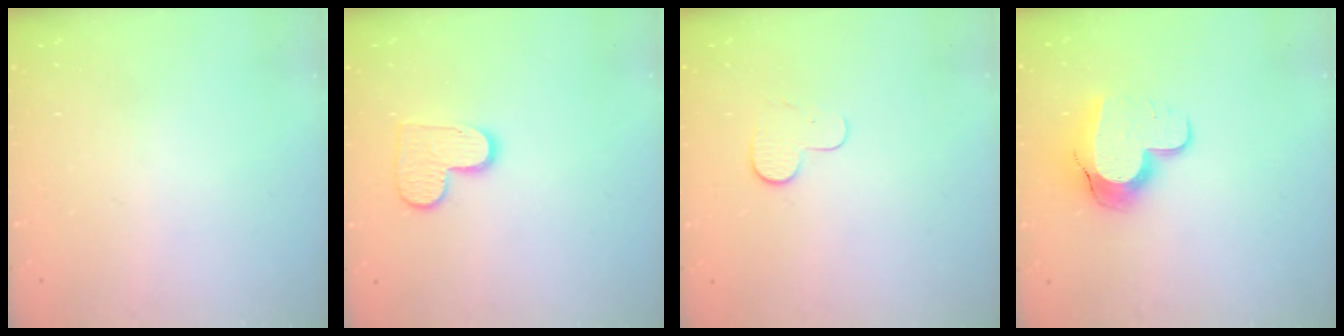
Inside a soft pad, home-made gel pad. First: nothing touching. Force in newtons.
{"total": 9.9, "press": 9.9, "slide": 0.3}
{"total": 6.3, "press": 6.3, "slide": 0.5}
{"total": 11.8, "press": 11.7, "slide": 1.0}